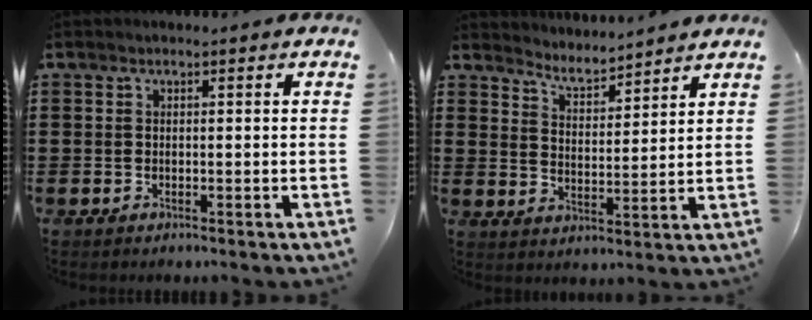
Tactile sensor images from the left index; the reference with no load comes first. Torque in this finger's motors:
{"motor_torque": [-0.05, 0.33, 0.00, 0.00]}